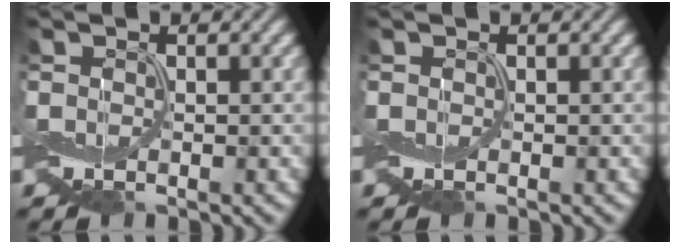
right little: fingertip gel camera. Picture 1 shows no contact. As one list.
[{"total": 0.0}]